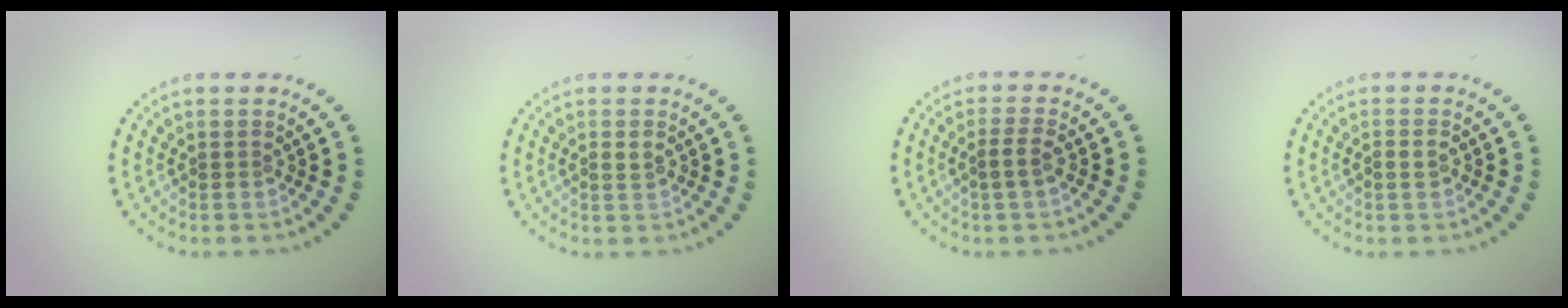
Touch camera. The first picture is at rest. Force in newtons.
{"total": 1.0, "press": 1.0, "slide": 0.4}
{"total": 1.7, "press": 1.4, "slide": 0.9}
{"total": 1.2, "press": 1.1, "slide": 0.5}